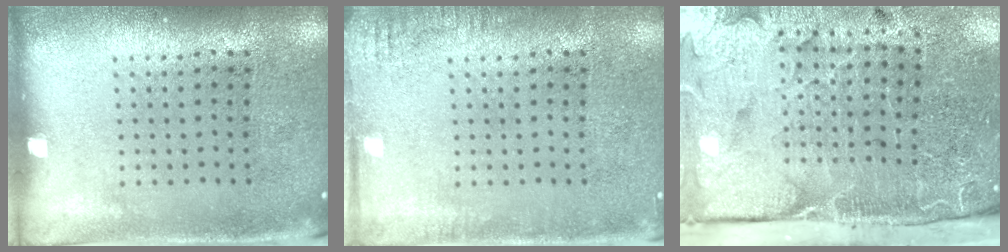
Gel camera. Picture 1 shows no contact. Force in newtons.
{"total": 1.5, "press": 1.5, "slide": 0.3}
{"total": 5.2, "press": 4.0, "slide": 3.3}